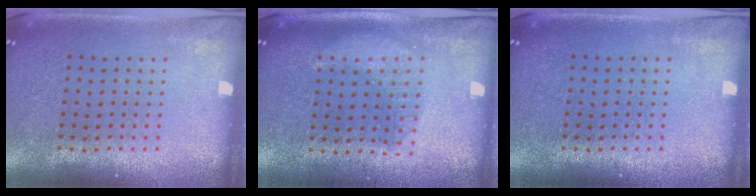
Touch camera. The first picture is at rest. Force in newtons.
{"total": 1.4, "press": 1.3, "slide": 0.5}
{"total": 0.0}